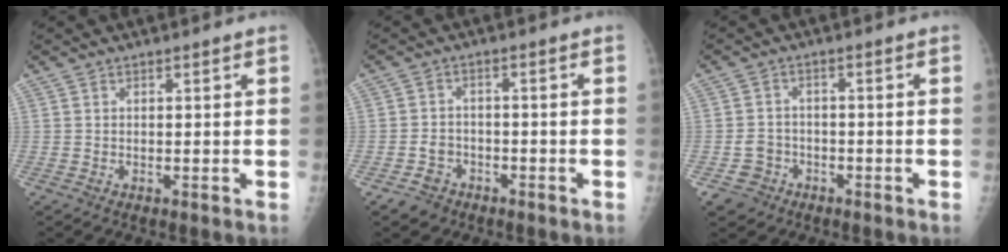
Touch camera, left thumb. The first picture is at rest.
{"total": 4.2, "force": [-2.6, 3.2, 0.6], "torque": [0.001, 0.019, -0.044]}
{"total": 4.5, "force": [-2.3, 3.9, 0.4], "torque": [0.011, 0.017, -0.039]}